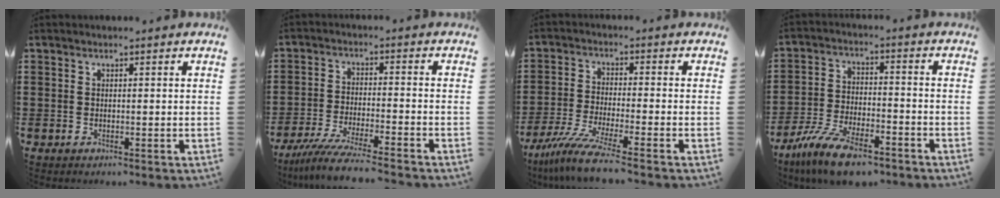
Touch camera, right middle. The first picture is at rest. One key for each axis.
{"total": 7.0, "fx": -6.3, "fy": -0.3, "fz": 3.0, "tx": -0.069, "ty": -0.017, "tz": -0.122}
{"total": 8.0, "fx": -6.5, "fy": -0.2, "fz": 4.6, "tx": -0.103, "ty": -0.019, "tz": -0.127}
{"total": 10.2, "fx": -8.2, "fy": 2.2, "fz": 5.7, "tx": -0.119, "ty": 0.009, "tz": -0.156}